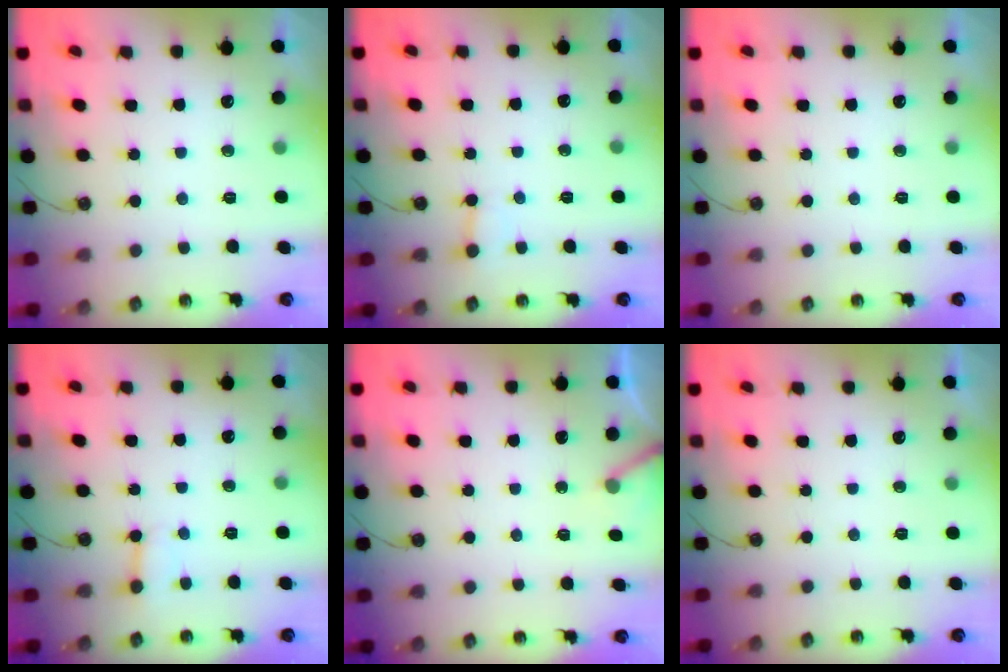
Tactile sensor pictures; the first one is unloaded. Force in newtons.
{"total": 3.0, "press": 3.0, "slide": 0.2}
{"total": 0.0}
{"total": 2.7, "press": 2.7, "slide": 0.3}
{"total": 4.2, "press": 4.2, "slide": 0.3}
{"total": 0.0}